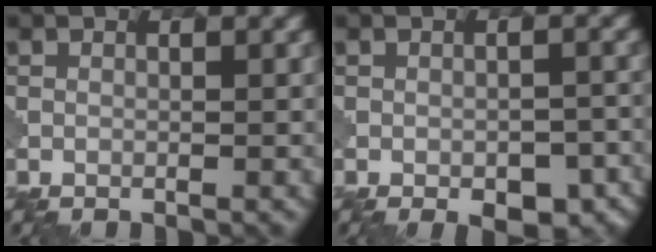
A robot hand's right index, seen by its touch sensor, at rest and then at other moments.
{"total": 6.3, "force": [-4.3, 3.1, 3.5], "torque": [-0.039, -0.013, -0.029]}